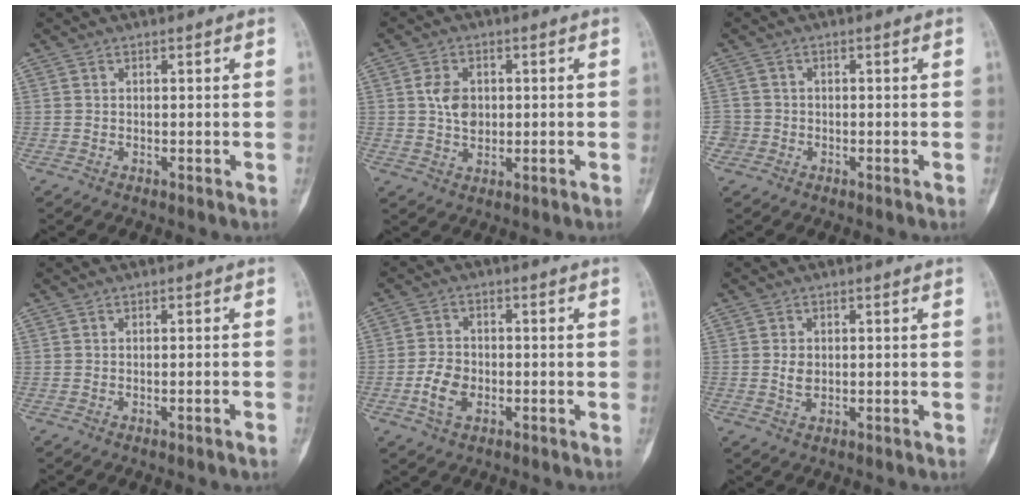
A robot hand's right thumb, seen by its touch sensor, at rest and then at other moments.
{"total": 4.3, "force": [0.5, 3.2, 2.8], "torque": [-0.037, -0.002, 0.010]}
{"total": 2.5, "force": [-1.1, 2.2, -0.1], "torque": [0.013, 0.010, -0.028]}
{"total": 1.2, "force": [-0.8, 0.0, 0.9], "torque": [-0.023, 0.006, -0.005]}
{"total": 5.7, "force": [-1.9, 3.8, 3.8], "torque": [-0.068, 0.008, -0.037]}
{"total": 2.5, "force": [0.0, 1.8, 1.8], "torque": [-0.028, -0.001, 0.003]}